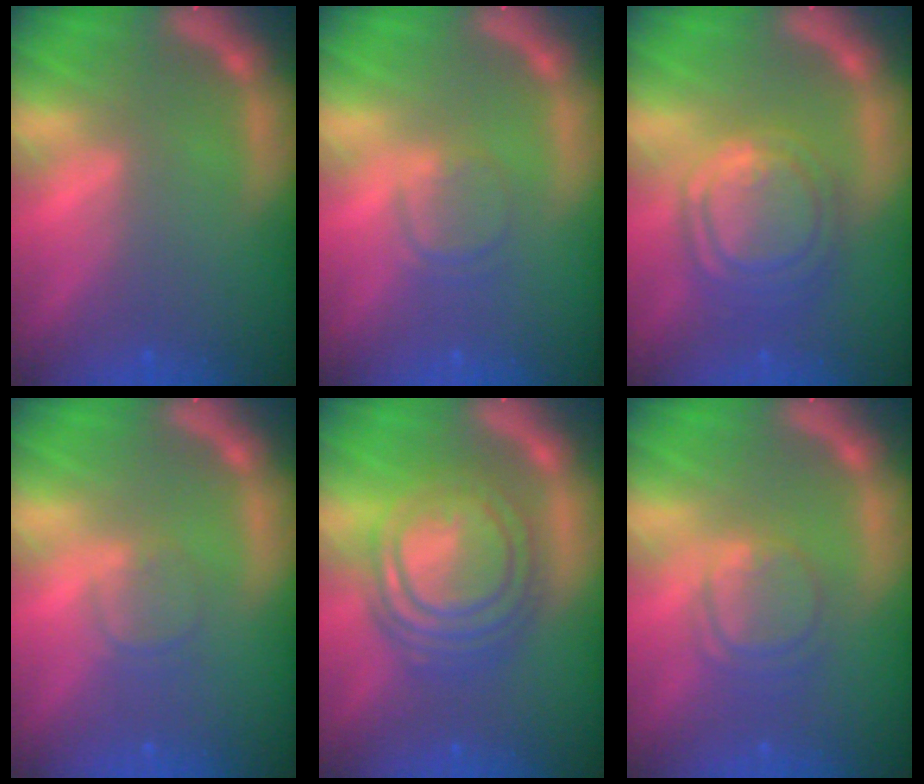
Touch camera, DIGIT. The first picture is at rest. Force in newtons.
{"total": 2.4}
{"total": 8.0}
{"total": 1.9}
{"total": 10.0}
{"total": 4.0}